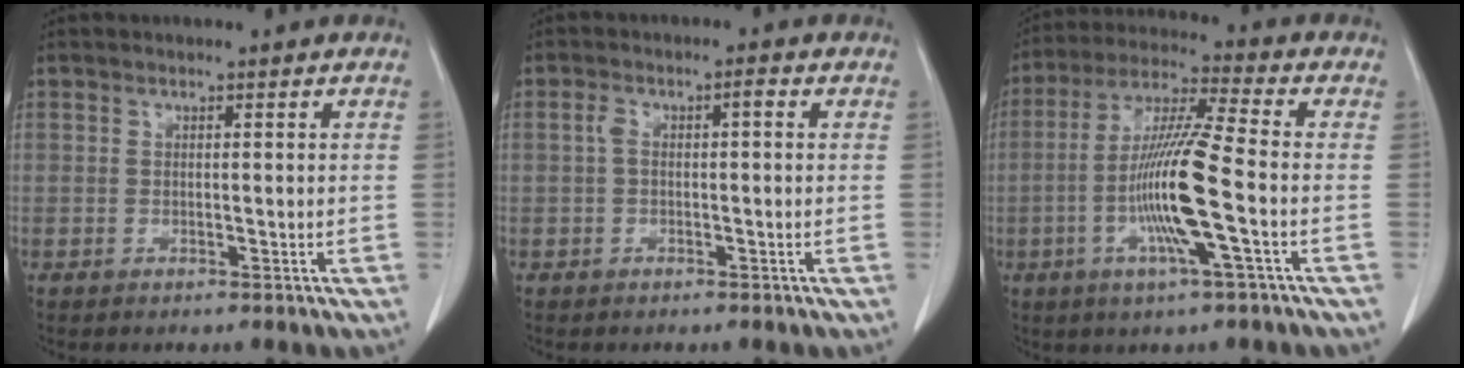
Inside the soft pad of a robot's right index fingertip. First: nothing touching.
{"total": 2.9, "force": [0.3, 1.1, 2.7], "torque": [-0.055, 0.020, 0.005]}
{"total": 12.9, "force": [-3.0, -0.2, 12.5], "torque": [-0.249, -0.005, -0.064]}